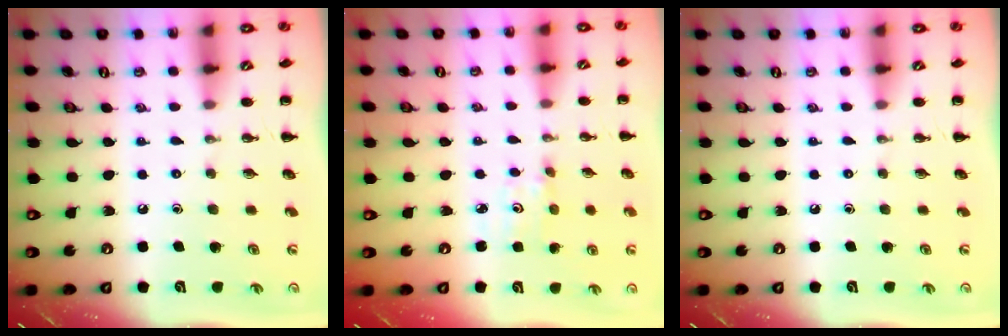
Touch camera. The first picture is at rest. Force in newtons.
{"total": 2.4, "press": 2.3, "slide": 0.8}
{"total": 0.0}